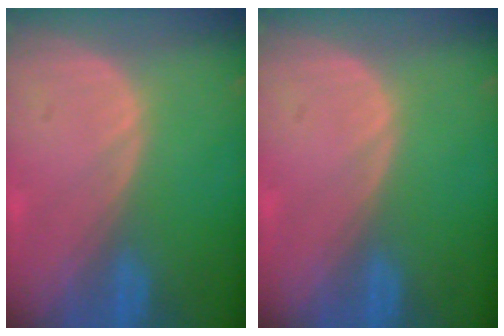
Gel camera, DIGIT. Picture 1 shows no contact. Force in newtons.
{"total": 0.0}